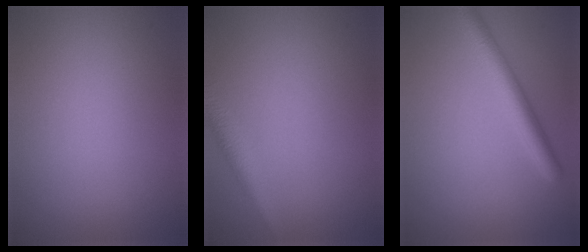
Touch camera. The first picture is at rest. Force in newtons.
{"total": 2.6, "press": 2.6, "slide": 0.1}
{"total": 3.6, "press": 3.6, "slide": 0.1}